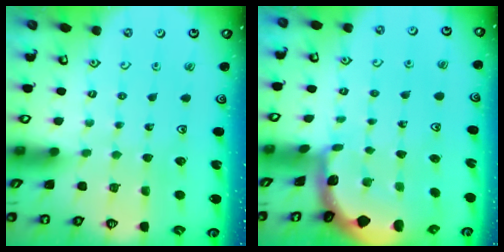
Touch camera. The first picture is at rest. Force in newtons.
{"total": 2.3, "press": 2.3, "slide": 0.3}